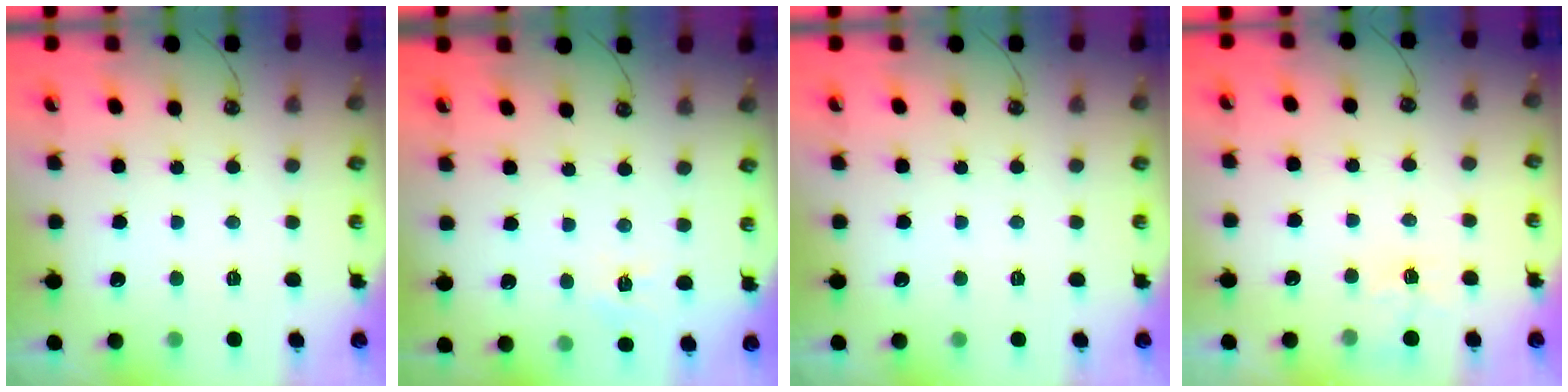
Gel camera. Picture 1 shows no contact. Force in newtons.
{"total": 3.9, "press": 3.9, "slide": 0.5}
{"total": 0.0}
{"total": 3.7, "press": 3.7, "slide": 0.6}